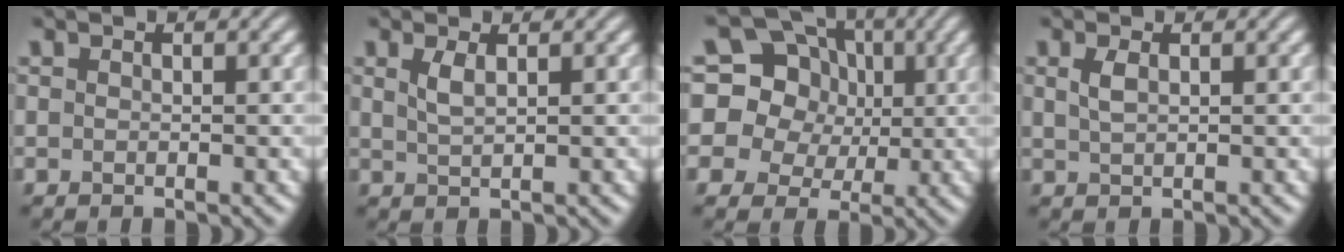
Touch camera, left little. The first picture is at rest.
{"total": 1.5, "force": [0.7, 0.4, 1.3], "torque": [-0.030, 0.000, 0.016]}
{"total": 16.5, "force": [5.0, 14.5, 6.1], "torque": [-0.159, 0.052, 0.068]}
{"total": 1.2, "force": [0.5, 0.5, 1.0], "torque": [-0.027, 0.001, 0.012]}